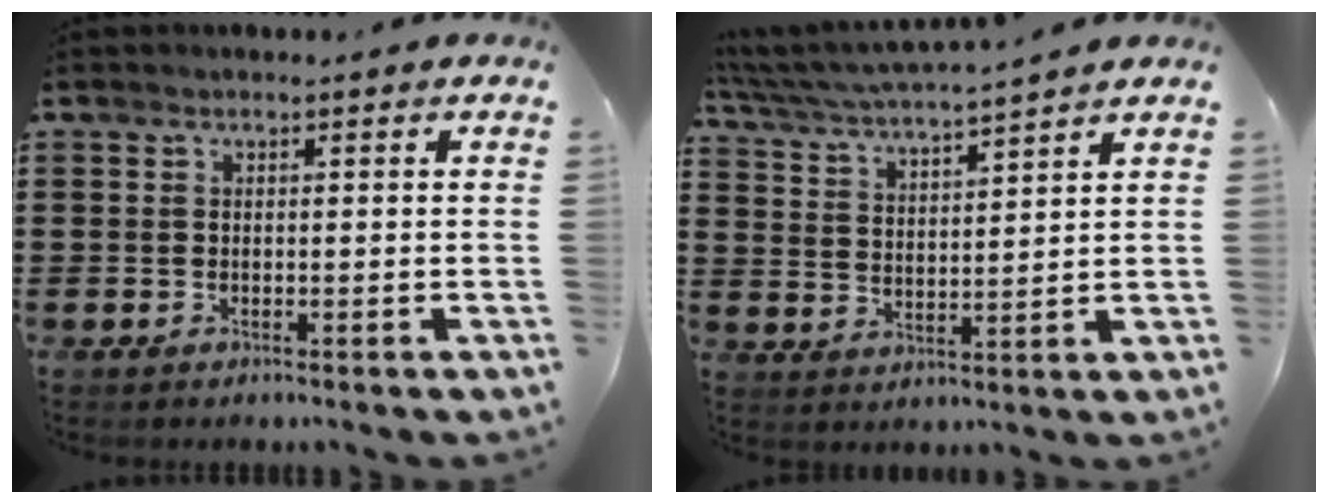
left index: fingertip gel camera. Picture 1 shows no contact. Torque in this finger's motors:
{"motor_torque": [2.14, 0.00, 1.02, 0.14]}